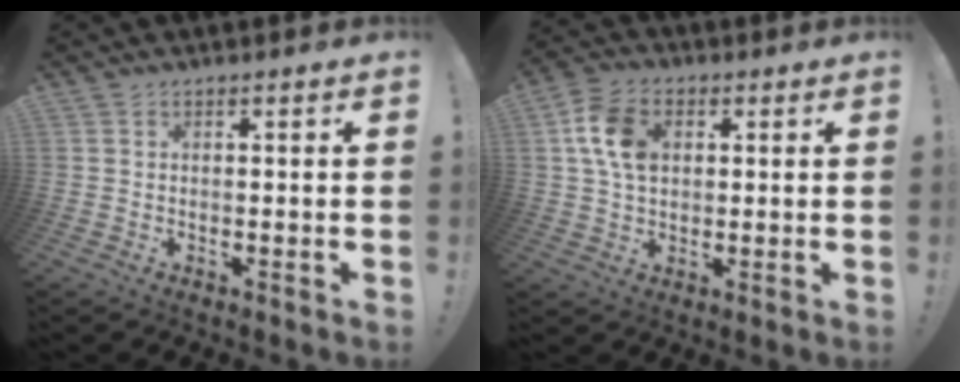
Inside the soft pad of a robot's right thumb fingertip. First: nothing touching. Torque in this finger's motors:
{"motor_torque": [0.69, 0.72, 0.77, -0.84, 0.03]}